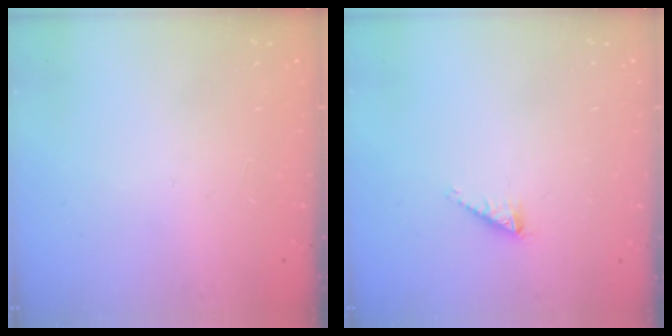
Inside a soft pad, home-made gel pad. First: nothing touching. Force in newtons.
{"total": 0.5, "press": 0.5, "slide": 0.1}